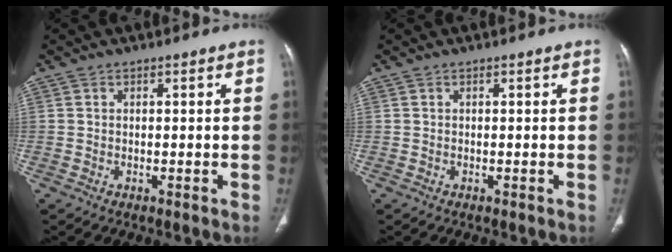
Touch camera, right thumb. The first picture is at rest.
{"total": 0.0}